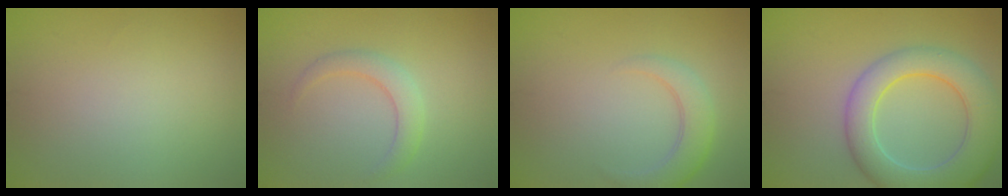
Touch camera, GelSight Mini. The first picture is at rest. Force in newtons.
{"total": 2.3, "press": 2.3, "slide": 0.0}
{"total": 3.2, "press": 3.2, "slide": 0.3}
{"total": 7.8, "press": 7.8, "slide": 0.5}